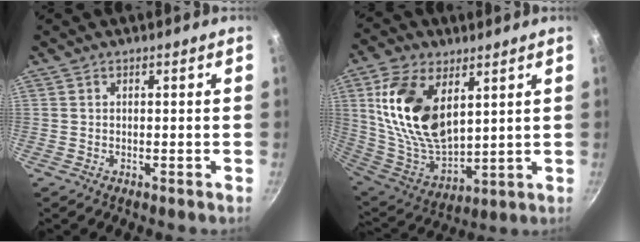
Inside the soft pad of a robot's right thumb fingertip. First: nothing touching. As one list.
[{"total": 19.7, "force": [6.4, 11.2, 14.9], "torque": [-0.271, -0.036, 0.138]}]